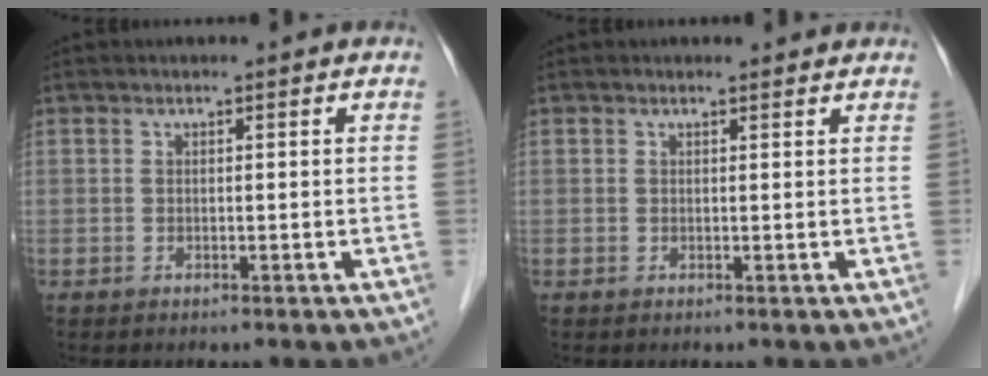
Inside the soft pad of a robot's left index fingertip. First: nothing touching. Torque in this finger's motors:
{"motor_torque": [0.76, -0.70, 0.14, 0.00]}